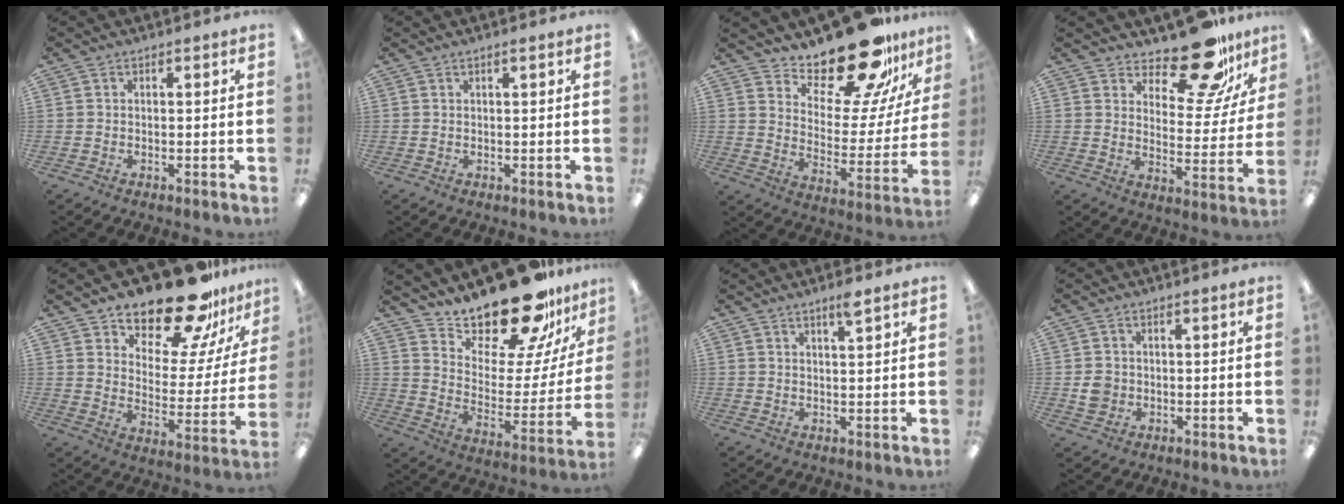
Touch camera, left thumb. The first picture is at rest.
{"total": 0.9, "force": [0.5, 0.1, 0.7], "torque": [-0.014, 0.002, 0.009]}
{"total": 21.0, "force": [18.0, 5.8, 9.1], "torque": [-0.137, -0.141, 0.304]}
{"total": 16.5, "force": [13.4, 5.5, 7.8], "torque": [-0.113, -0.099, 0.227]}
{"total": 19.3, "force": [16.7, 6.4, 7.3], "torque": [-0.114, -0.127, 0.287]}
{"total": 21.8, "force": [19.3, 5.7, 8.5], "torque": [-0.133, -0.150, 0.325]}
{"total": 3.4, "force": [2.5, 0.2, 2.3], "torque": [-0.043, -0.004, 0.042]}
{"total": 3.8, "force": [-0.3, 3.5, 1.4], "torque": [-0.009, 0.000, -0.005]}